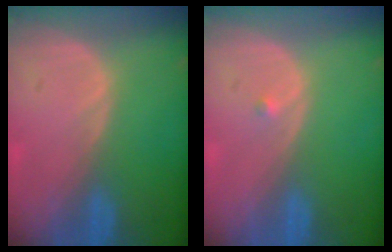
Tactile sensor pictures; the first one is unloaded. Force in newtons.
{"total": 0.5, "press": 0.4, "slide": 0.3}